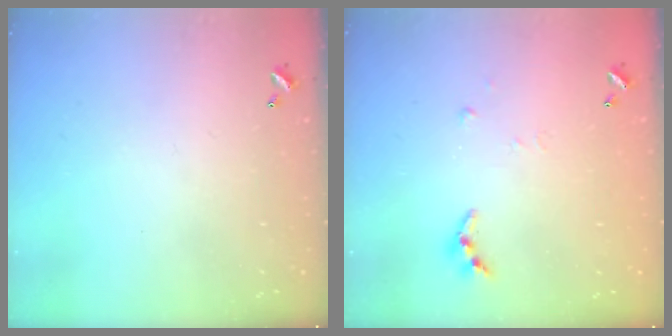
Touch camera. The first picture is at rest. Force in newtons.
{"total": 4.8, "press": 4.8, "slide": 0.6}